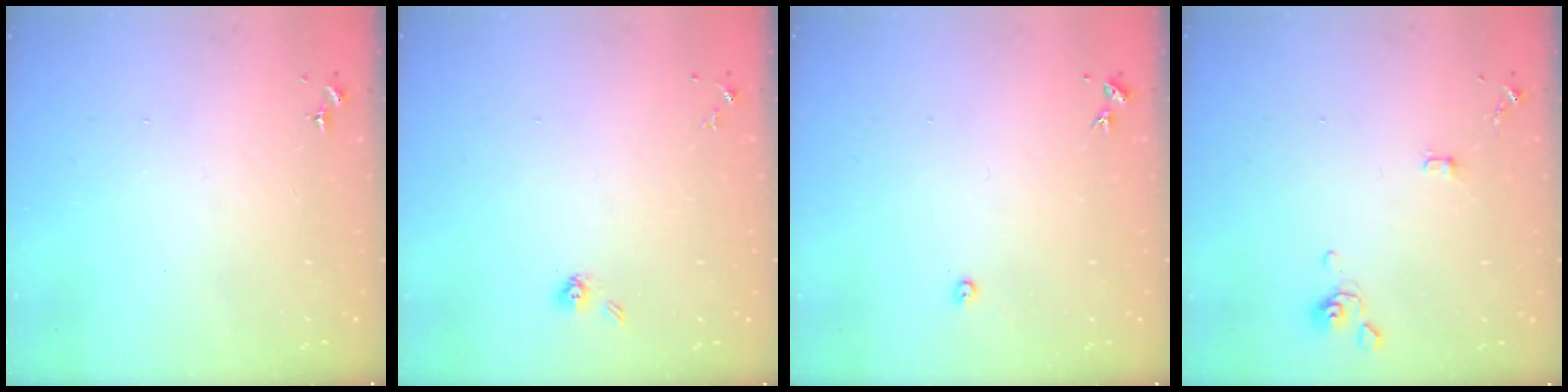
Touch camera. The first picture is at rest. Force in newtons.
{"total": 4.2, "press": 3.8, "slide": 1.7}
{"total": 2.2, "press": 2.2, "slide": 0.3}
{"total": 5.5, "press": 5.4, "slide": 0.8}